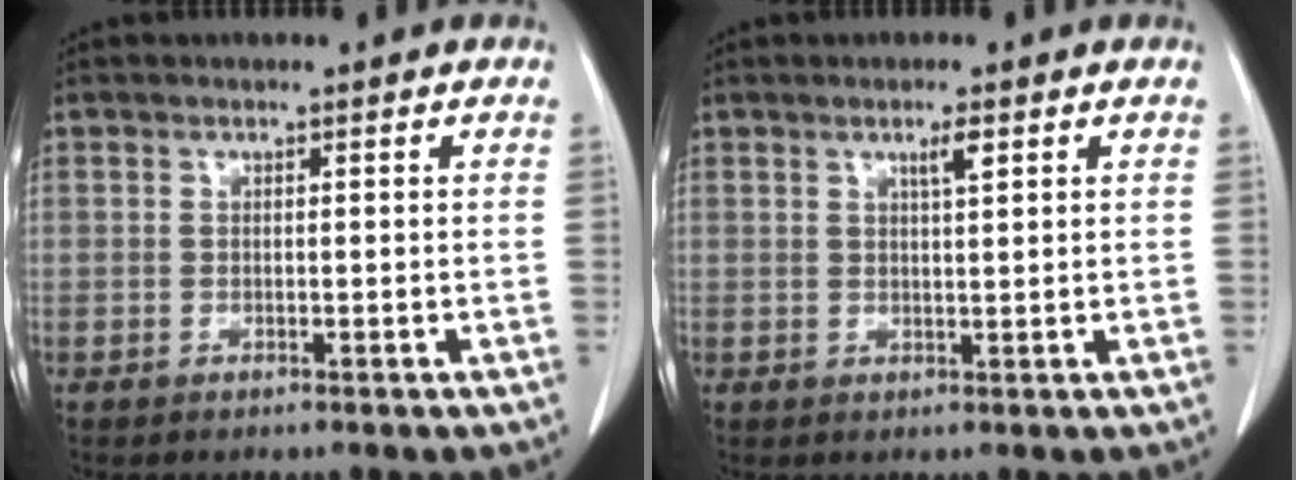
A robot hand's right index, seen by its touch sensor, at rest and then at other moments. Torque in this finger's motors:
{"motor_torque": [0.34, 0.17, 0.05, 0.02]}